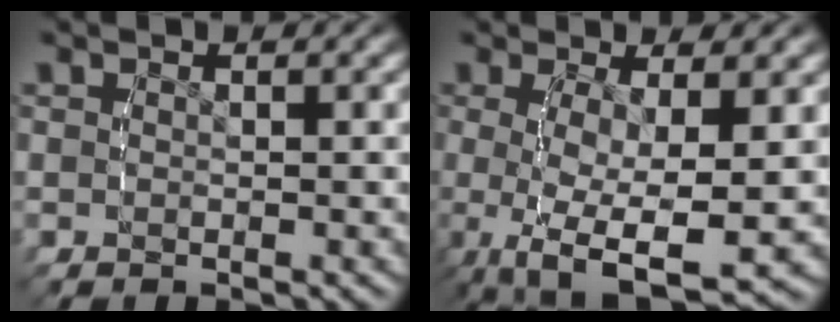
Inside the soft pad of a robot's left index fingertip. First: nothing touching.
{"total": 8.4, "force": [-2.7, 4.0, 6.9], "torque": [-0.159, -0.052, -0.011]}